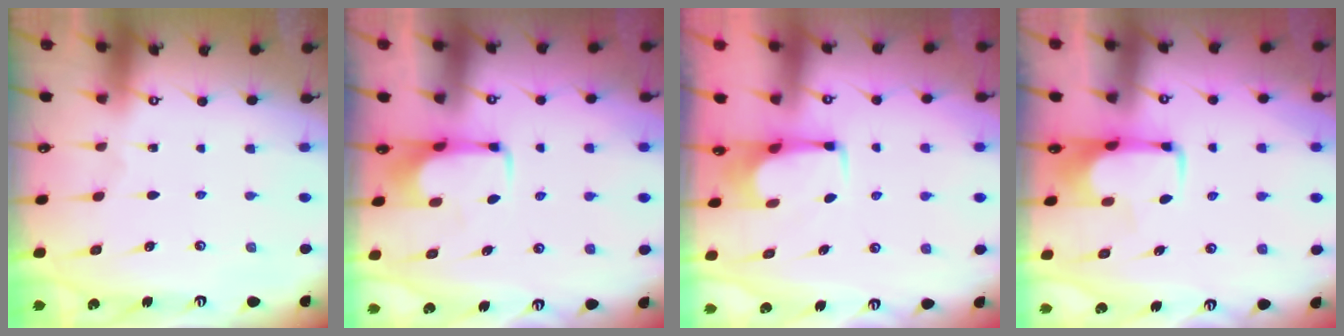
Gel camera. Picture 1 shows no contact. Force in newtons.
{"total": 2.0, "press": 1.9, "slide": 0.4}
{"total": 2.6, "press": 2.6, "slide": 0.4}
{"total": 2.1, "press": 2.1, "slide": 0.4}